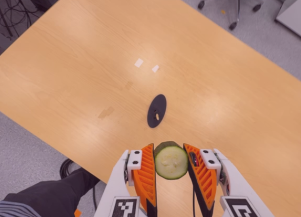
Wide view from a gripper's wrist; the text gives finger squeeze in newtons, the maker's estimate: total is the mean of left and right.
{"total": 9.6, "left": 10.4, "right": 8.7}